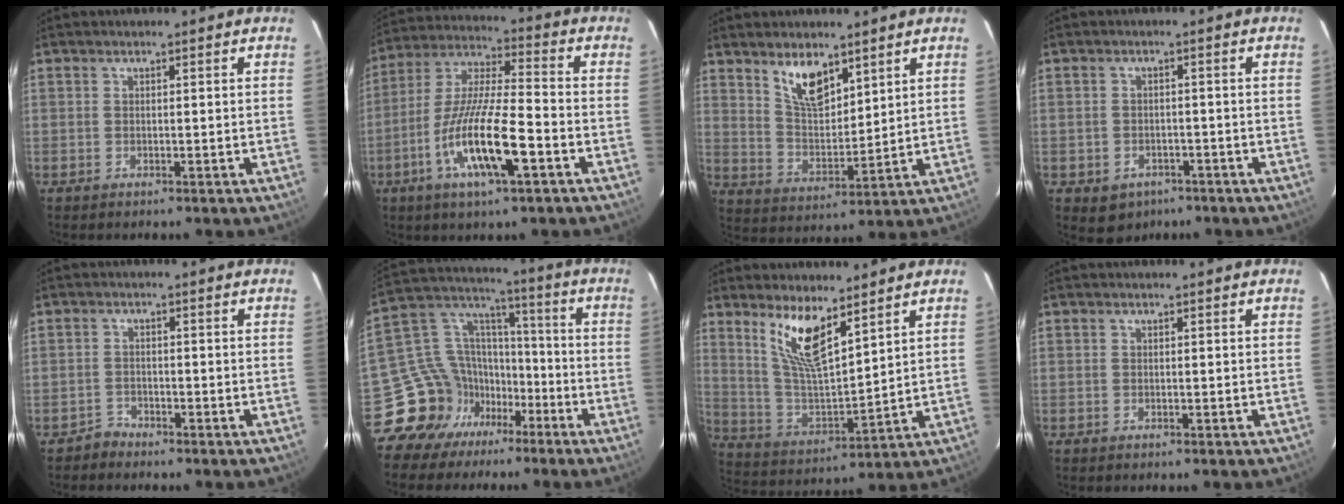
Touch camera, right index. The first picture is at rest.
{"total": 15.6, "force": [-6.3, 2.9, 14.0], "torque": [-0.282, -0.014, -0.122]}
{"total": 8.9, "force": [6.0, 3.7, 5.5], "torque": [-0.094, 0.002, 0.122]}
{"total": 5.3, "force": [-2.9, 4.1, 1.5], "torque": [-0.036, 0.005, -0.029]}
{"total": 2.1, "force": [-1.6, 1.1, -0.7], "torque": [0.011, 0.011, -0.032]}
{"total": 14.1, "force": [-9.0, 10.6, 2.3], "torque": [-0.057, 0.067, -0.153]}
{"total": 11.7, "force": [7.6, 3.1, 8.4], "torque": [-0.163, -0.007, 0.159]}
{"total": 0.0}